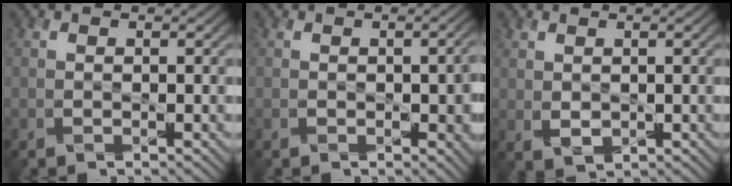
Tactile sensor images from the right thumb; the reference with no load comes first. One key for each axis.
{"total": 4.0, "fx": -0.6, "fy": 2.1, "fz": 3.3, "tx": -0.041, "ty": -0.008, "tz": 0.001}
{"total": 1.4, "fx": 0.6, "fy": 0.9, "fz": 0.9, "tx": -0.025, "ty": -0.006, "tz": 0.019}